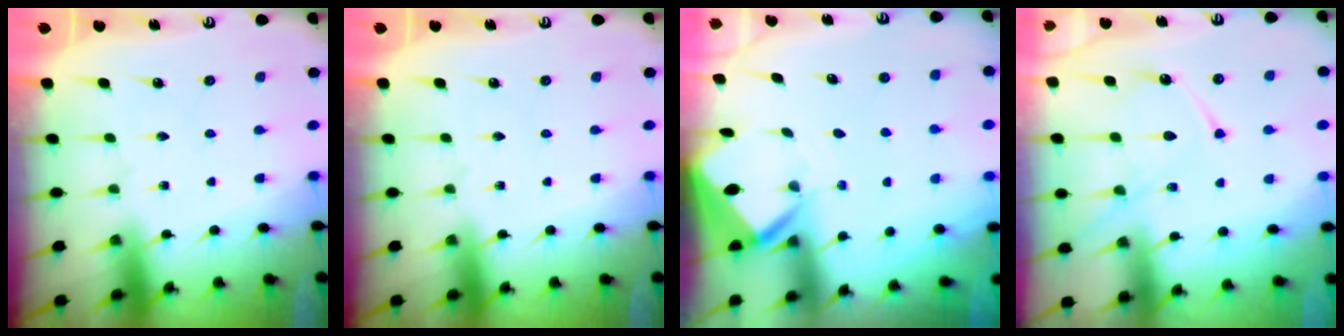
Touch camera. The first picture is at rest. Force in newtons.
{"total": 0.0}
{"total": 2.8, "press": 2.8, "slide": 0.1}
{"total": 11.4, "press": 11.3, "slide": 1.2}